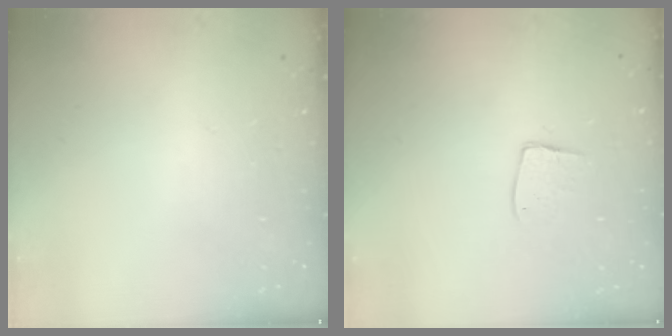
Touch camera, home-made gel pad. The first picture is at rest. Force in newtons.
{"total": 7.9, "press": 7.9, "slide": 0.4}